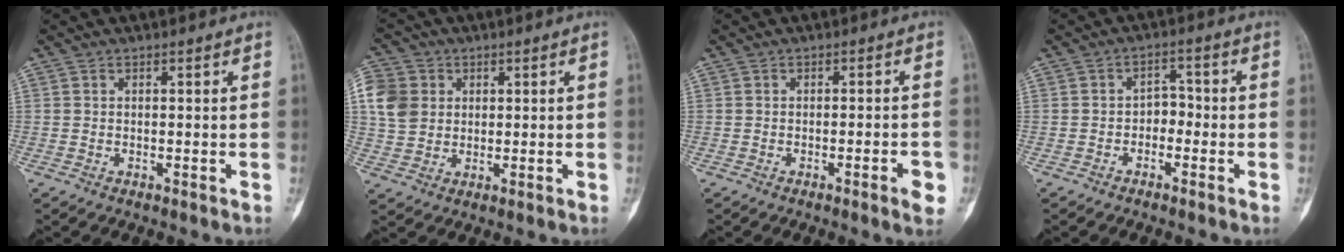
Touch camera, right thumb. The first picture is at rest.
{"total": 8.5, "force": [2.0, 7.4, 3.7], "torque": [-0.062, 0.002, 0.036]}
{"total": 3.7, "force": [-1.6, 0.5, 3.3], "torque": [-0.043, 0.005, -0.020]}
{"total": 3.3, "force": [-1.4, 2.4, 1.8], "torque": [-0.009, 0.026, -0.031]}